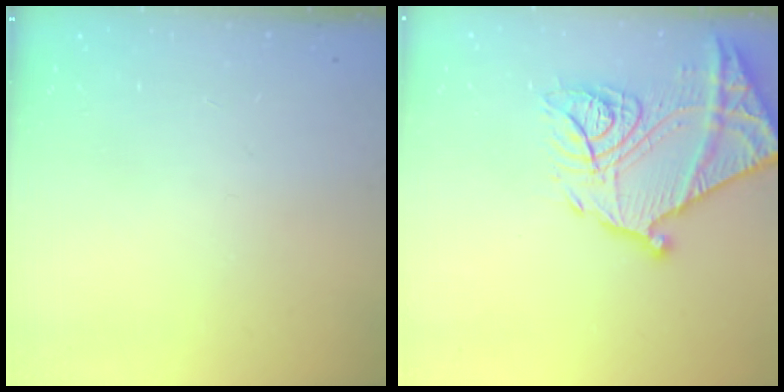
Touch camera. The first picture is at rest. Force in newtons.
{"total": 25.4, "press": 25.3, "slide": 2.5}